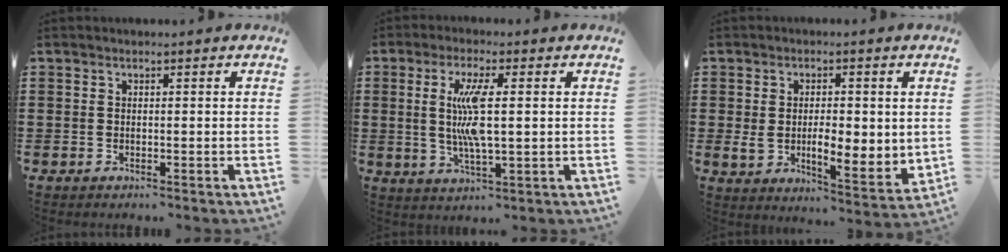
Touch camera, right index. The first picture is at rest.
{"total": 7.5, "force": [0.8, 1.4, 7.4], "torque": [-0.159, -0.007, 0.004]}
{"total": 5.7, "force": [0.3, 2.9, 4.9], "torque": [-0.089, 0.002, 0.003]}